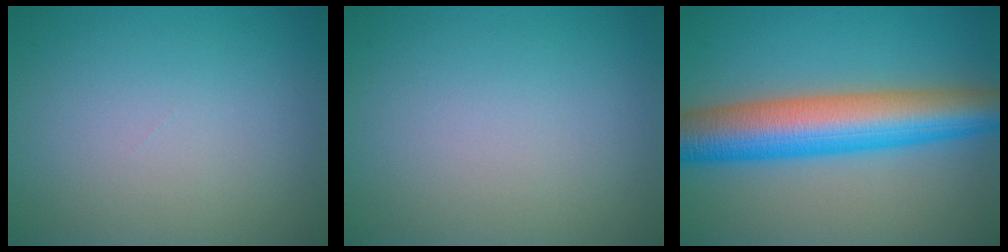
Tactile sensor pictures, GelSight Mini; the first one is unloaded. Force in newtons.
{"total": 0.0}
{"total": 9.9, "press": 9.9, "slide": 0.3}